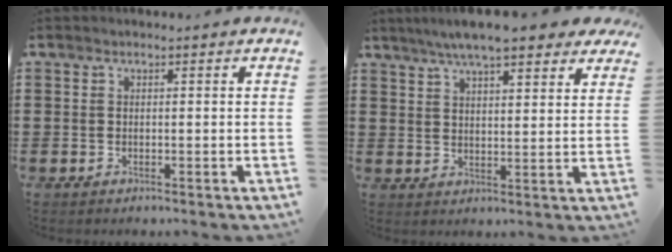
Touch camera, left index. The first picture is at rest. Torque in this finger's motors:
{"motor_torque": [1.05, -1.09, 0.67, 0.21]}